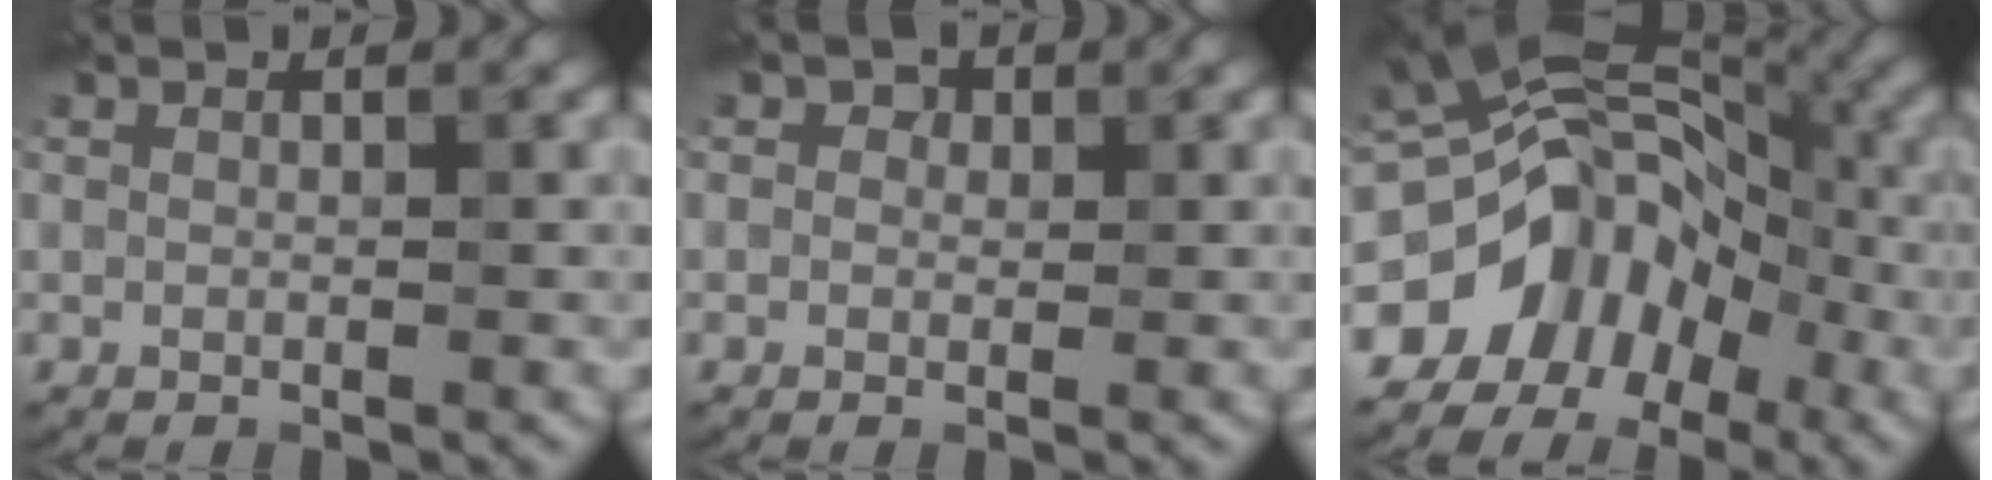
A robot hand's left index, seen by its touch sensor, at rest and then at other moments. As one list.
[{"total": 1.1, "force": [0.4, 1.0, 0.2], "torque": [-0.002, 0.001, -0.001]}, {"total": 13.2, "force": [-5.5, 9.8, 6.9], "torque": [-0.093, 0.015, -0.095]}]